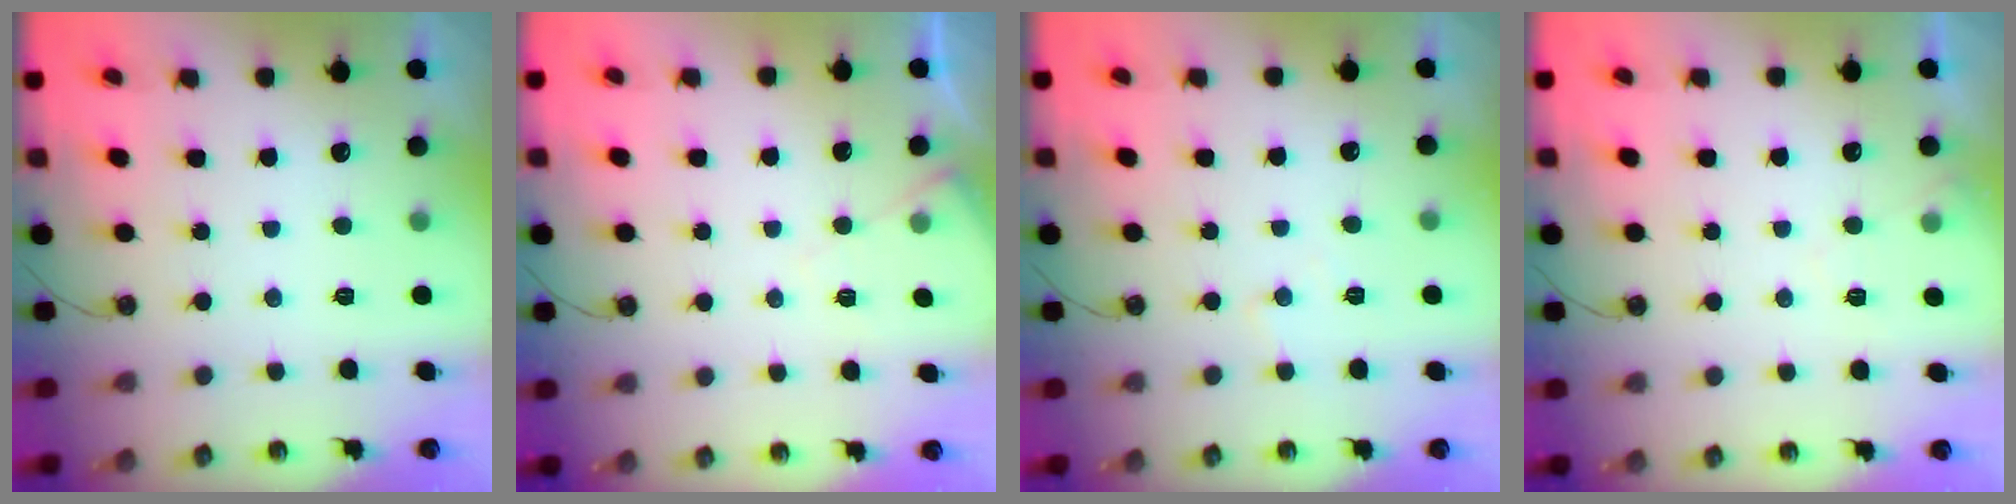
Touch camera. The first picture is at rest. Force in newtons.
{"total": 5.6, "press": 5.6, "slide": 0.9}
{"total": 5.0, "press": 4.9, "slide": 0.7}
{"total": 4.6, "press": 4.5, "slide": 0.6}